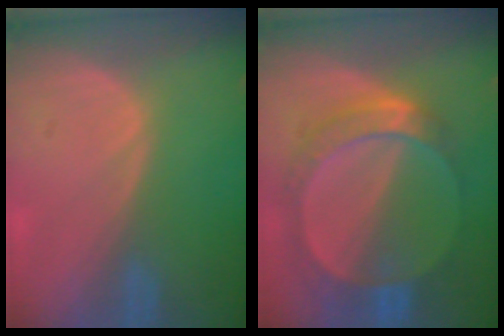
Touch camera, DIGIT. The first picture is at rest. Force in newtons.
{"total": 8.2, "press": 7.7, "slide": 2.7}